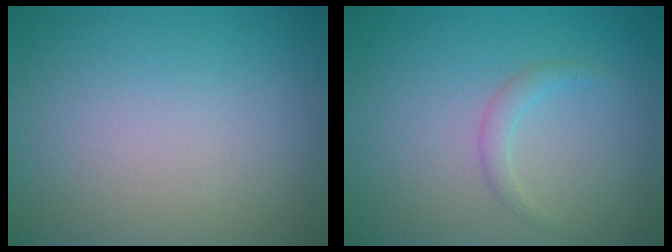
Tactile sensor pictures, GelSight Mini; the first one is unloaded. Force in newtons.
{"total": 1.2, "press": 1.2, "slide": 0.0}